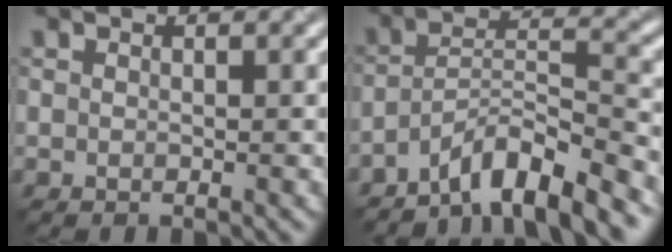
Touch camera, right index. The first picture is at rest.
{"total": 6.5, "force": [-5.2, 0.8, 3.8], "torque": [-0.057, 0.009, -0.093]}